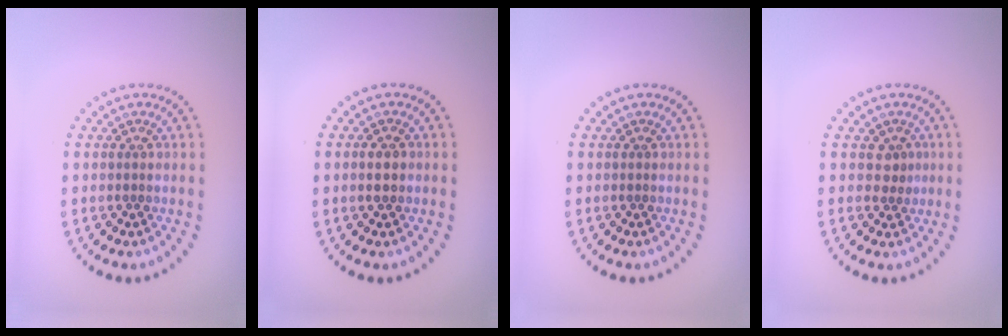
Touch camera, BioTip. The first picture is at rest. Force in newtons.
{"total": 1.4, "press": 1.4, "slide": 0.2}
{"total": 0.0}
{"total": 1.3, "press": 1.0, "slide": 0.8}